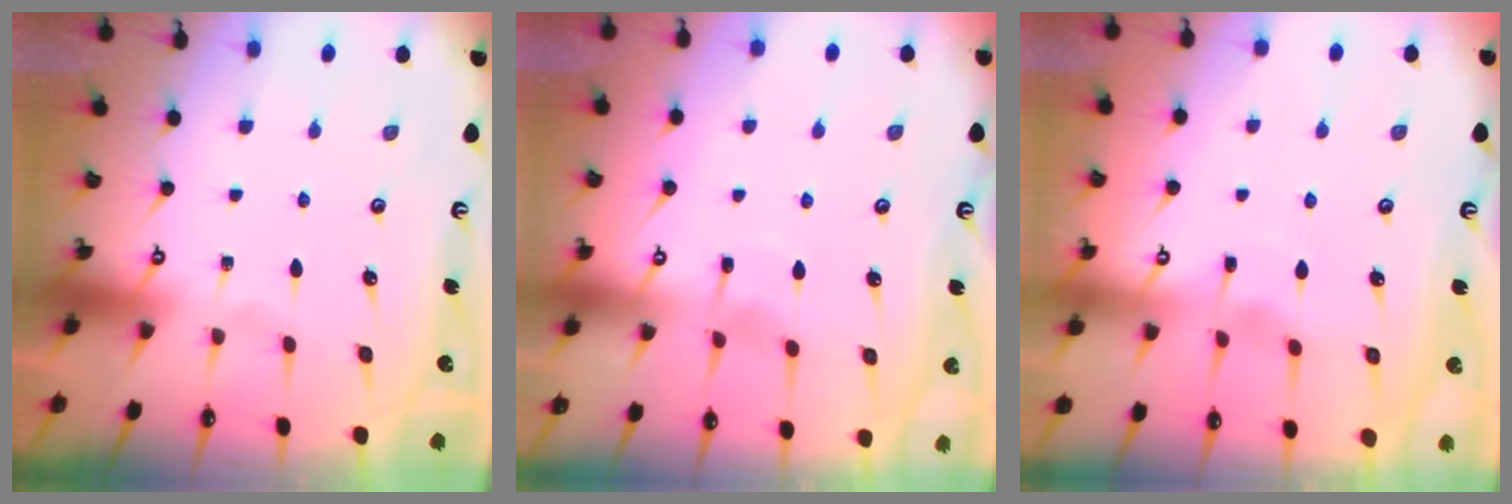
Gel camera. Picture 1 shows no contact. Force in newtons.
{"total": 4.6, "press": 4.5, "slide": 0.6}
{"total": 3.5, "press": 3.5, "slide": 0.5}